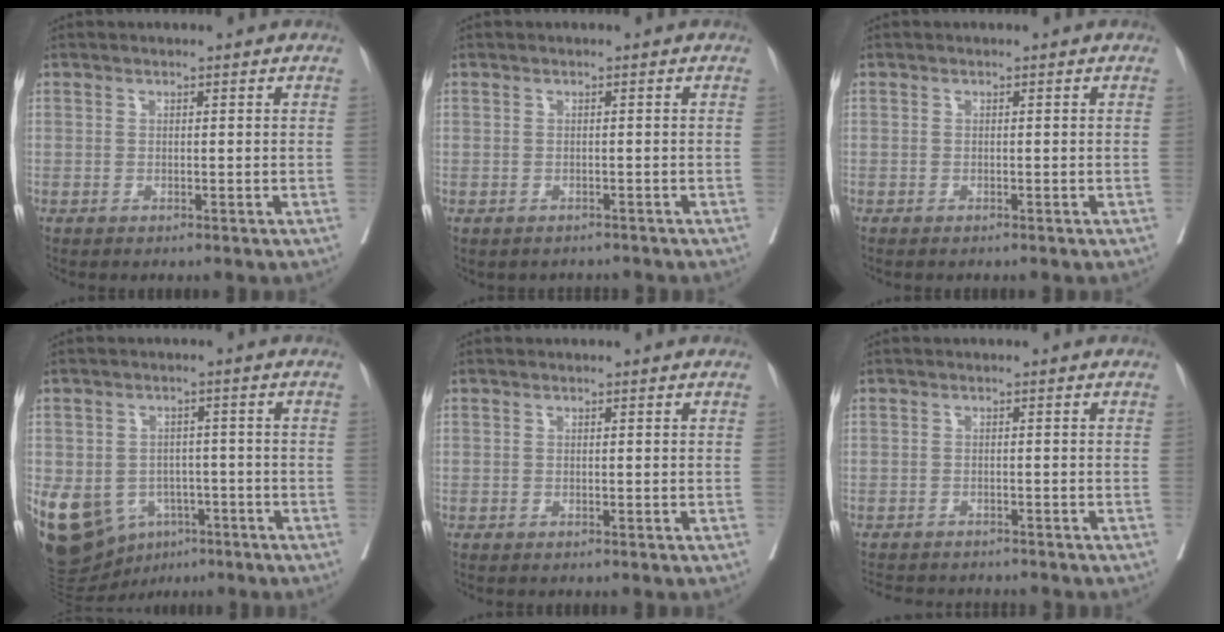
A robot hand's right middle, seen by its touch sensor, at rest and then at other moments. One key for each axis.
{"total": 2.0, "fx": -1.8, "fy": 0.8, "fz": 0.5, "tx": -0.009, "ty": -0.002, "tz": -0.022}
{"total": 1.1, "fx": -1.0, "fy": 0.0, "fz": 0.6, "tx": -0.004, "ty": 0.003, "tz": -0.012}
{"total": 16.0, "fx": -7.0, "fy": 11.9, "fz": 8.1, "tx": -0.190, "ty": 0.009, "tz": -0.097}
{"total": 1.0, "fx": -0.9, "fy": 0.0, "fz": 0.5, "tx": -0.003, "ty": 0.004, "tz": -0.011}
{"total": 10.2, "fx": -9.4, "fy": 2.0, "fz": 3.2, "tx": -0.057, "ty": -0.005, "tz": -0.122}